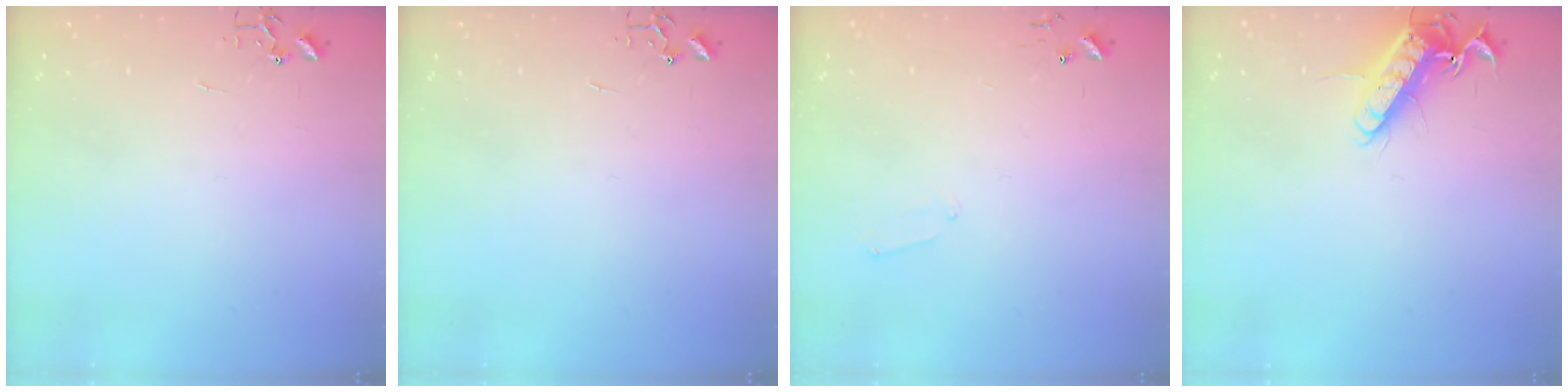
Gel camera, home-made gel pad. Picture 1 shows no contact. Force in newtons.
{"total": 0.0}
{"total": 5.1, "press": 5.0, "slide": 0.6}
{"total": 13.3, "press": 13.2, "slide": 1.1}